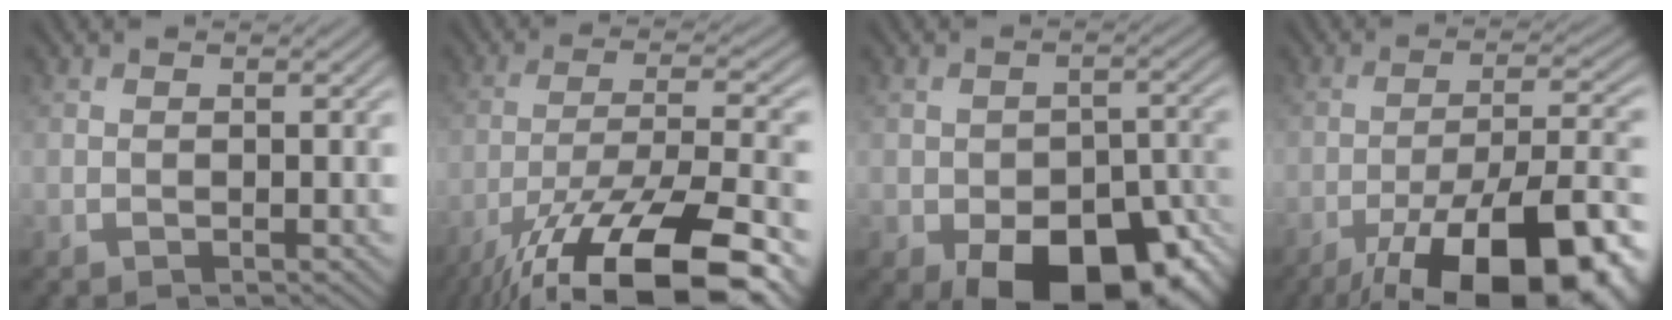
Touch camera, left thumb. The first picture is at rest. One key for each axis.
{"total": 17.8, "fx": -11.7, "fy": 5.0, "fz": 12.4, "tx": -0.212, "ty": -0.037, "tz": -0.190}
{"total": 13.9, "fx": -7.4, "fy": 7.4, "fz": 9.1, "tx": -0.126, "ty": -0.031, "tz": -0.108}
{"total": 18.3, "fx": -11.2, "fy": 6.1, "fz": 13.1, "tx": -0.176, "ty": -0.019, "tz": -0.167}